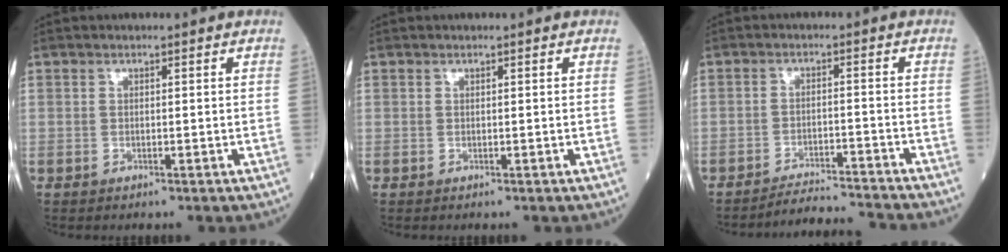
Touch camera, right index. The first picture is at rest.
{"total": 0.0}
{"total": 7.2, "force": [-7.0, -1.8, 0.2], "torque": [-0.002, -0.002, -0.117]}